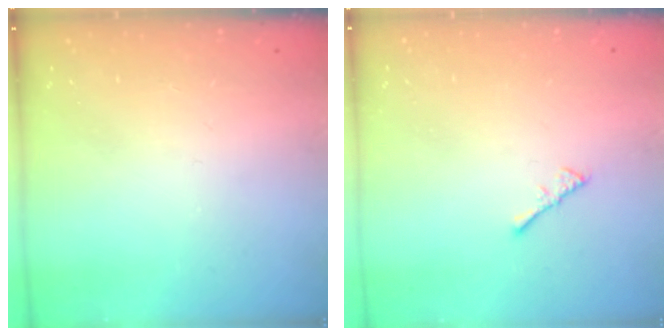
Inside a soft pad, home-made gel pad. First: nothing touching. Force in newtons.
{"total": 2.2, "press": 2.1, "slide": 0.5}